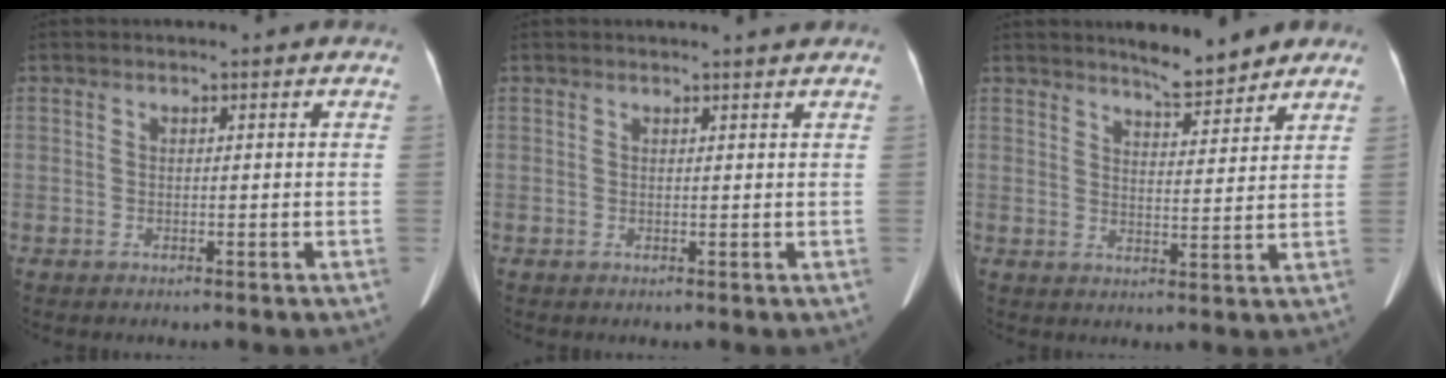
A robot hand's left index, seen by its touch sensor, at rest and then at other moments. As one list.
[{"total": 1.6, "force": [1.5, -0.4, 0.5], "torque": [-0.010, -0.002, 0.020]}, {"total": 6.3, "force": [5.6, 1.1, 2.7], "torque": [-0.042, -0.001, 0.084]}]